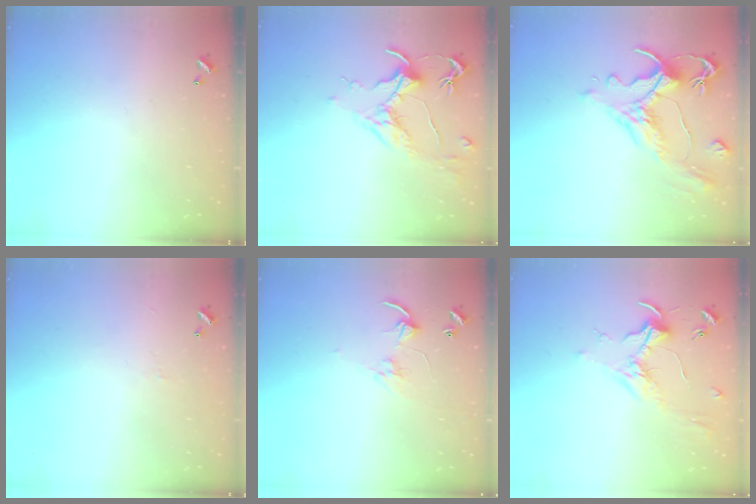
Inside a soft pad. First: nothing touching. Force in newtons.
{"total": 1.6, "press": 1.4, "slide": 0.9}
{"total": 1.5, "press": 0.2, "slide": 1.5}
{"total": 0.8, "press": 0.7, "slide": 0.5}
{"total": 3.2, "press": 3.2, "slide": 0.0}
{"total": 1.7, "press": 1.5, "slide": 0.8}